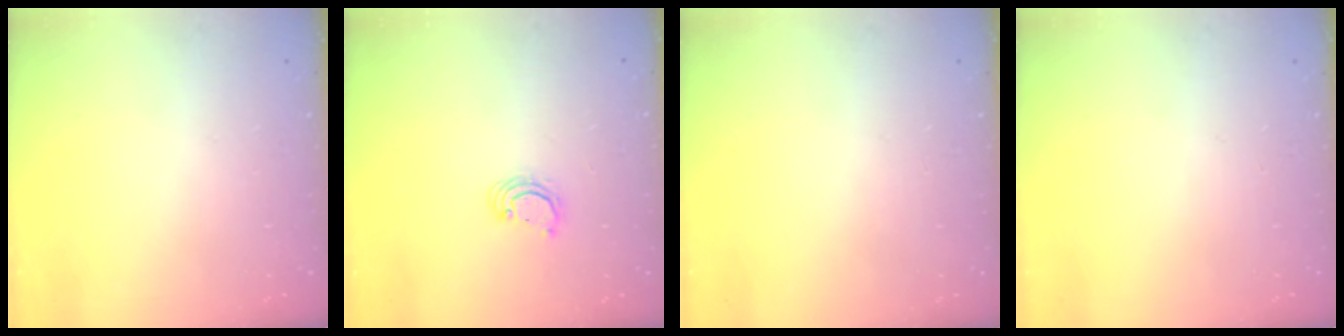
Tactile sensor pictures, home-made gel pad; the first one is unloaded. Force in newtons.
{"total": 3.1, "press": 3.1, "slide": 0.1}
{"total": 0.0}
{"total": 0.0}